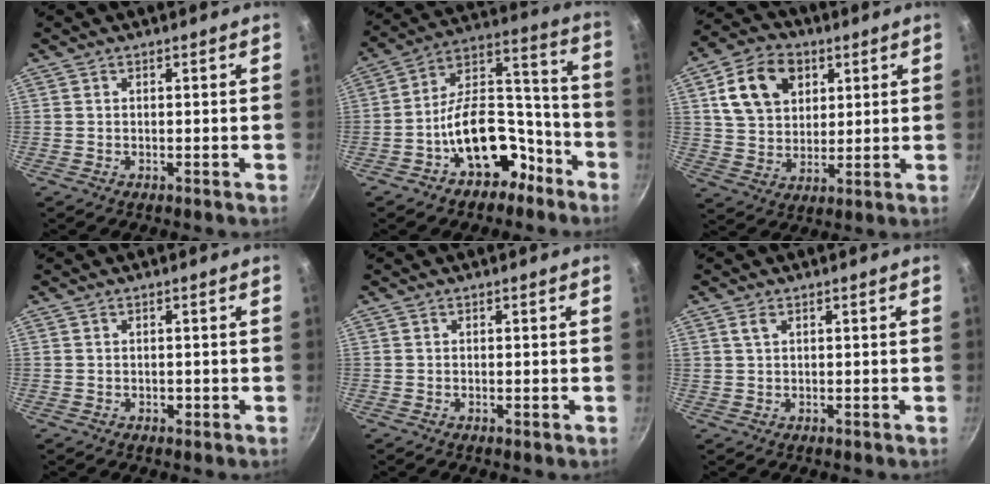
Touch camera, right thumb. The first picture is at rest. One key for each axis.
{"total": 16.9, "fx": -8.2, "fy": 10.3, "fz": 10.6, "tx": -0.110, "ty": 0.101, "tz": -0.122}
{"total": 13.7, "fx": 4.9, "fy": 10.1, "fz": 7.9, "tx": -0.118, "ty": -0.003, "tz": 0.082}
{"total": 0.9, "fx": -0.2, "fy": 0.7, "fz": 0.5, "tx": -0.003, "ty": 0.001, "tz": -0.002}
{"total": 0.5, "fx": -0.1, "fy": 0.1, "fz": 0.5, "tx": -0.008, "ty": 0.000, "tz": -0.003}
{"total": 1.7, "fx": 0.9, "fy": 0.9, "fz": 1.1, "tx": -0.018, "ty": -0.001, "tz": 0.018}